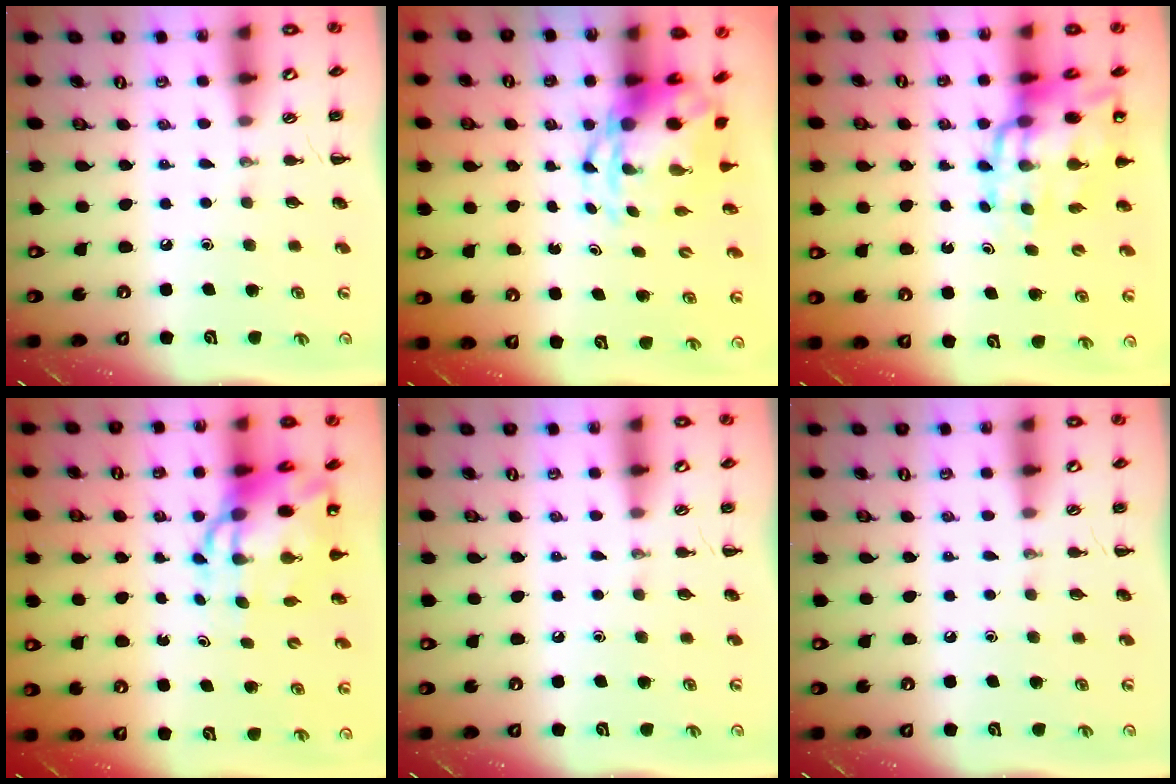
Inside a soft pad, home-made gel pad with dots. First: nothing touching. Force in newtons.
{"total": 5.9, "press": 5.6, "slide": 2.0}
{"total": 16.0, "press": 15.4, "slide": 4.2}
{"total": 10.0, "press": 9.7, "slide": 2.6}
{"total": 0.0}
{"total": 0.0}